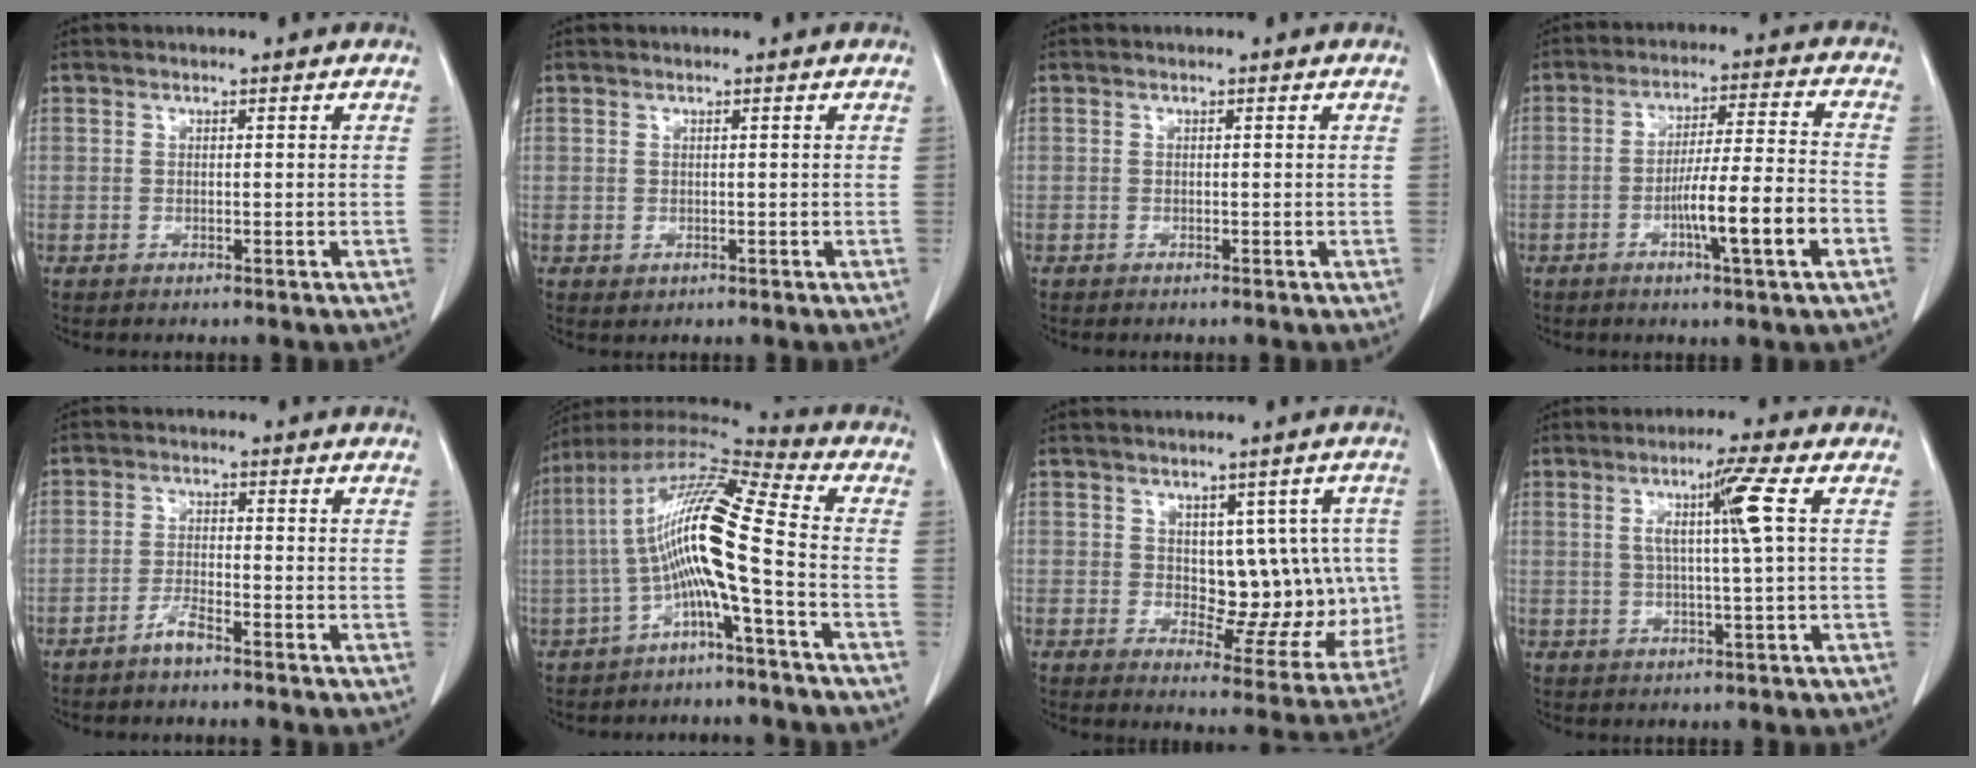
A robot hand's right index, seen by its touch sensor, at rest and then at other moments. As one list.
[{"total": 0.8, "force": [-0.1, 0.8, 0.1], "torque": [-0.003, 0.002, 0.003]}, {"total": 0.0}, {"total": 10.7, "force": [-4.0, -0.2, 9.9], "torque": [-0.163, 0.001, -0.064]}, {"total": 2.7, "force": [-2.3, 0.3, 1.5], "torque": [-0.032, 0.001, -0.045]}, {"total": 13.5, "force": [-2.8, 0.1, 13.2], "torque": [-0.249, 0.031, -0.061]}, {"total": 10.6, "force": [1.2, 6.1, 8.7], "torque": [-0.085, 0.015, 0.035]}, {"total": 6.3, "force": [1.4, -1.3, 6.0], "torque": [-0.108, 0.000, 0.026]}]